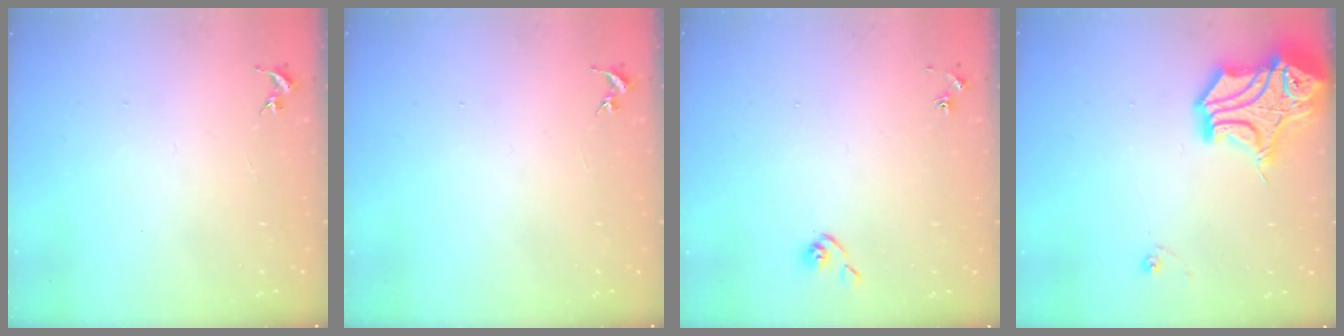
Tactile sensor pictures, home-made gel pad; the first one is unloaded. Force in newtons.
{"total": 0.0}
{"total": 5.5, "press": 5.4, "slide": 0.5}
{"total": 17.1, "press": 16.9, "slide": 2.2}